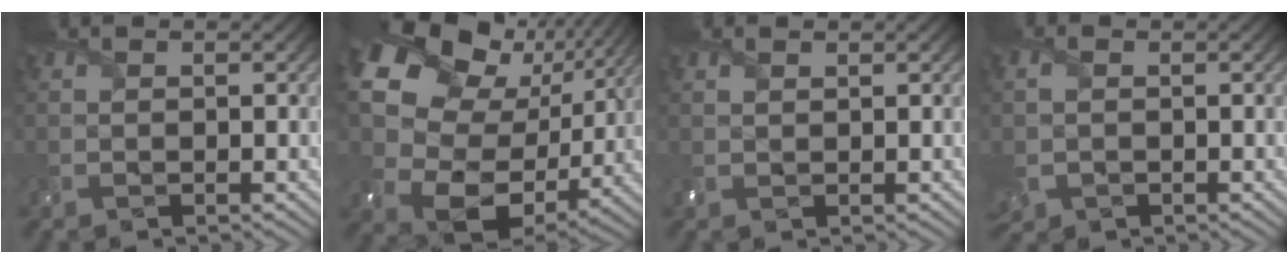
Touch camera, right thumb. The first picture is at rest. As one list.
[{"total": 21.9, "force": [6.7, 16.5, 12.9], "torque": [-0.305, 0.017, 0.140]}, {"total": 0.9, "force": [0.6, 0.4, 0.5], "torque": [-0.019, 0.001, 0.013]}, {"total": 3.6, "force": [-0.5, 3.0, 1.9], "torque": [-0.062, -0.014, -0.006]}]